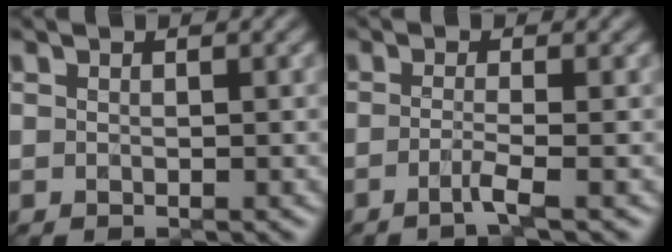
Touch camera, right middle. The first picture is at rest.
{"total": 2.2, "force": [-1.1, 0.3, 1.9], "torque": [-0.029, -0.004, -0.032]}